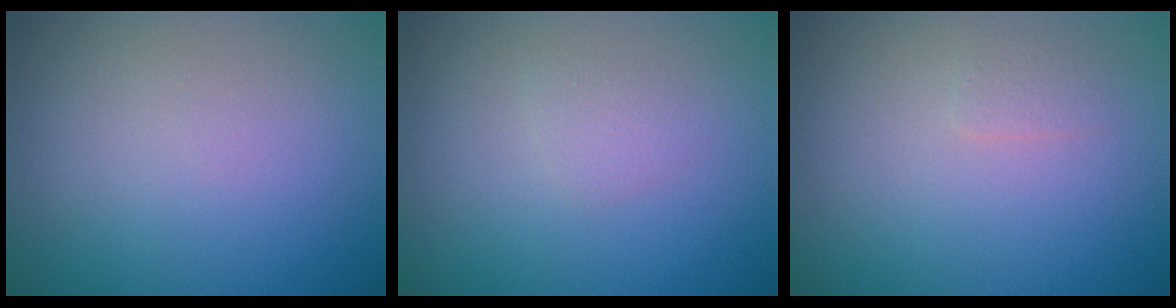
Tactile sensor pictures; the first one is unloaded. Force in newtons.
{"total": 0.9, "press": 0.9, "slide": 0.1}
{"total": 0.8, "press": 0.8, "slide": 0.1}